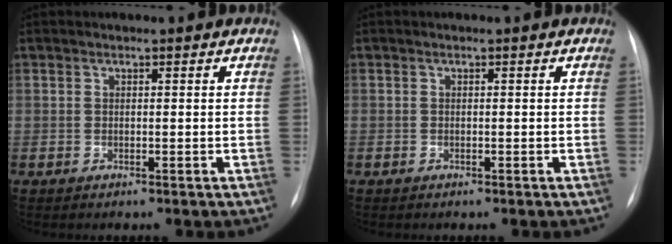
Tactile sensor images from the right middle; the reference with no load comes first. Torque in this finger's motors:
{"motor_torque": [1.02, -1.12, -0.04, -0.20]}